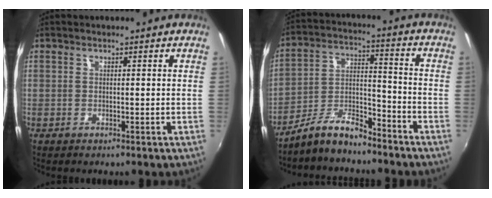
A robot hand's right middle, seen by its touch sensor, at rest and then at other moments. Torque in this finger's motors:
{"motor_torque": [0.96, -1.18, 0.24, 0.07]}